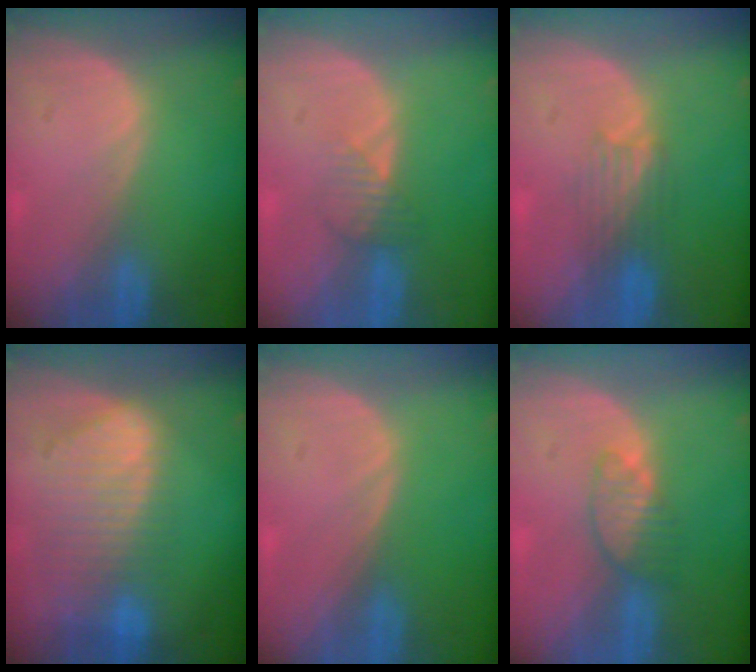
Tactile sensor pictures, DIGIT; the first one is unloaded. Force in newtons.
{"total": 2.4, "press": 2.4, "slide": 0.1}
{"total": 3.4, "press": 3.3, "slide": 0.5}
{"total": 9.2, "press": 8.1, "slide": 4.4}
{"total": 0.0}
{"total": 3.4, "press": 3.4, "slide": 0.5}